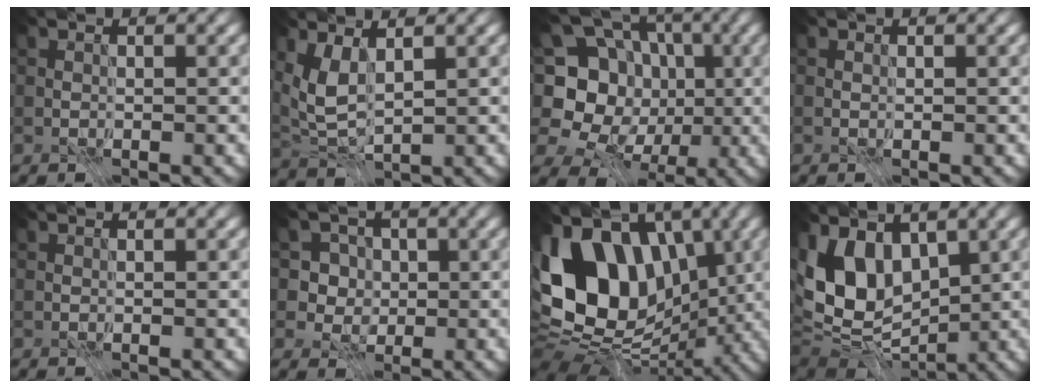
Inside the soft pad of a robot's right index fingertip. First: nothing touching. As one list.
[{"total": 3.2, "force": [1.0, 1.4, 2.7], "torque": [-0.065, -0.007, 0.023]}, {"total": 15.0, "force": [-3.3, 13.3, 6.2], "torque": [-0.152, 0.031, -0.077]}, {"total": 0.0}, {"total": 0.0}, {"total": 3.6, "force": [-0.1, 3.3, 1.5], "torque": [-0.017, -0.004, -0.013]}, {"total": 16.4, "force": [0.0, 11.6, 11.5], "torque": [-0.197, 0.006, 0.009]}, {"total": 11.2, "force": [0.2, 7.7, 8.1], "torque": [-0.135, -0.003, 0.004]}]